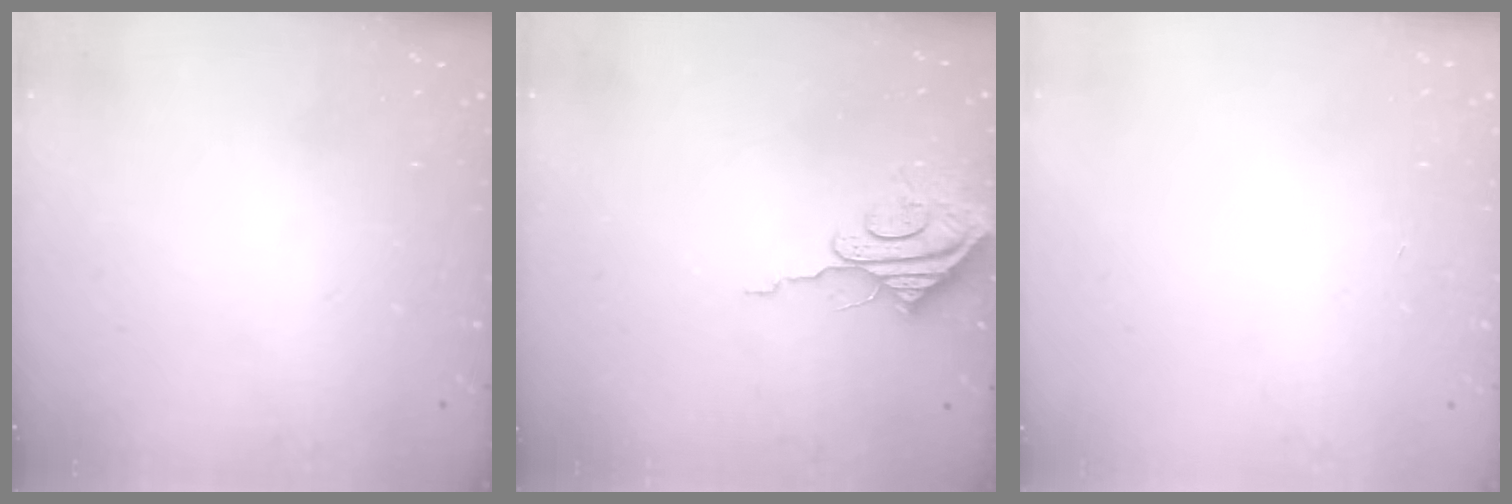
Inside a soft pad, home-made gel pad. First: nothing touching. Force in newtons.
{"total": 8.1, "press": 8.1, "slide": 0.5}
{"total": 0.0}